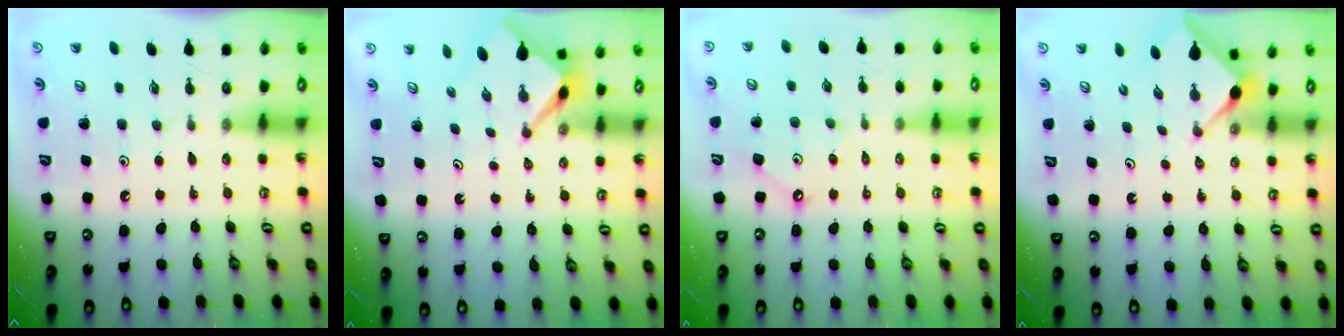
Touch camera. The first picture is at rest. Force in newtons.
{"total": 2.9, "press": 2.9, "slide": 0.2}
{"total": 4.7, "press": 4.6, "slide": 0.5}
{"total": 3.0, "press": 3.0, "slide": 0.3}